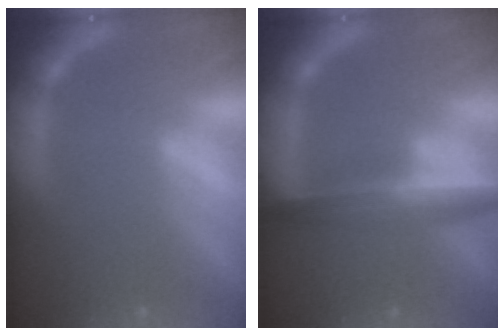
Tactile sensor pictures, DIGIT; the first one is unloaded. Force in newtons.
{"total": 5.5}